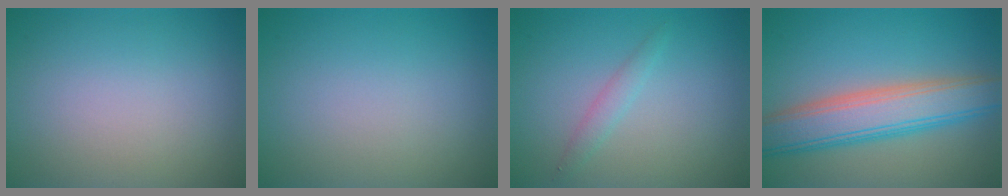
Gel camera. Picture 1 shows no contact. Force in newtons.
{"total": 0.0}
{"total": 1.2, "press": 1.2, "slide": 0.1}
{"total": 7.2, "press": 7.2, "slide": 0.2}